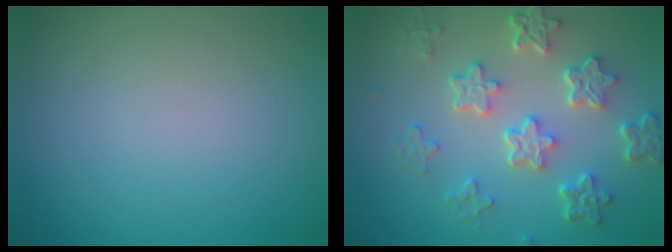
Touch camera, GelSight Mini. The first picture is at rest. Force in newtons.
{"total": 5.7, "press": 4.3, "slide": 3.7}